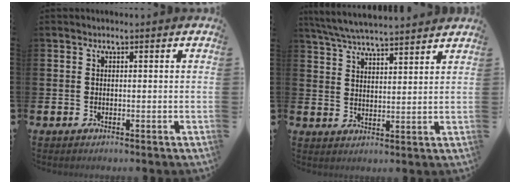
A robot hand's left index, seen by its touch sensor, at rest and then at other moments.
{"total": 6.1, "force": [6.0, 0.2, 1.2], "torque": [-0.047, -0.029, 0.108]}